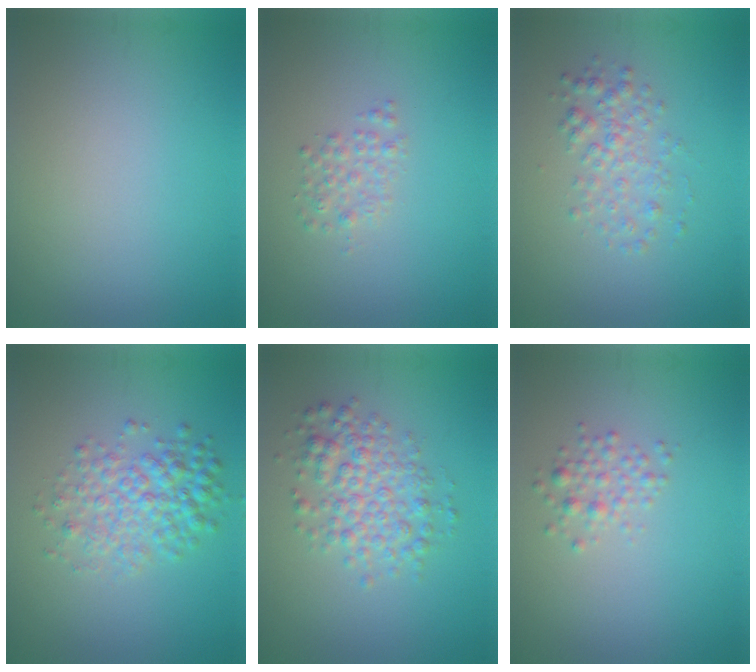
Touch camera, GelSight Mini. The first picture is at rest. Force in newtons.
{"total": 1.5, "press": 1.5, "slide": 0.0}
{"total": 2.5, "press": 2.5, "slide": 0.0}
{"total": 4.3, "press": 4.3, "slide": 0.0}
{"total": 4.2, "press": 4.2, "slide": 0.1}
{"total": 1.7, "press": 1.7, "slide": 0.1}